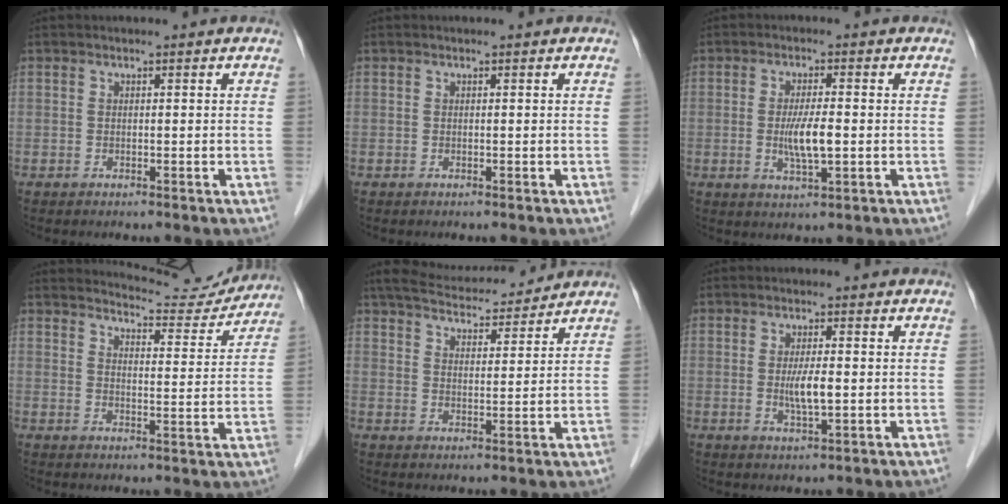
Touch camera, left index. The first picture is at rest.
{"total": 0.0}
{"total": 5.1, "force": [-1.4, 0.6, 4.9], "torque": [-0.099, -0.015, -0.024]}
{"total": 9.0, "force": [9.0, 0.9, 0.1], "torque": [0.002, -0.018, 0.107]}
{"total": 11.9, "force": [11.0, 1.9, 4.1], "torque": [-0.069, 0.018, 0.167]}
{"total": 3.9, "force": [-1.1, 0.4, 3.7], "torque": [-0.072, -0.012, -0.017]}